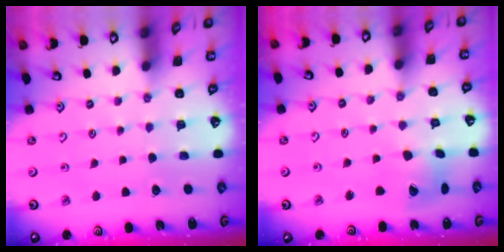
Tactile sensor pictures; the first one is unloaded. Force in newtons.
{"total": 11.0, "press": 10.9, "slide": 1.5}